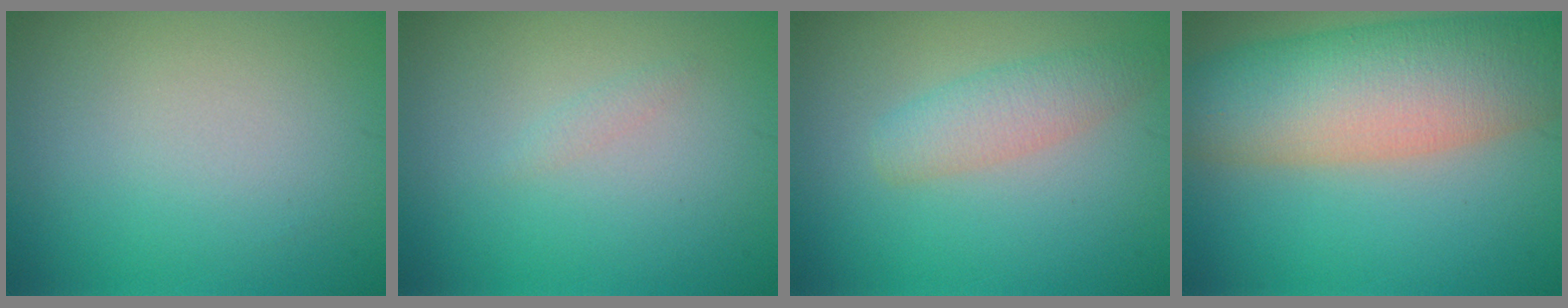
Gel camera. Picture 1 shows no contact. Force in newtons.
{"total": 0.5, "press": 0.5, "slide": 0.0}
{"total": 2.7, "press": 2.7, "slide": 0.1}
{"total": 10.4, "press": 10.4, "slide": 0.5}